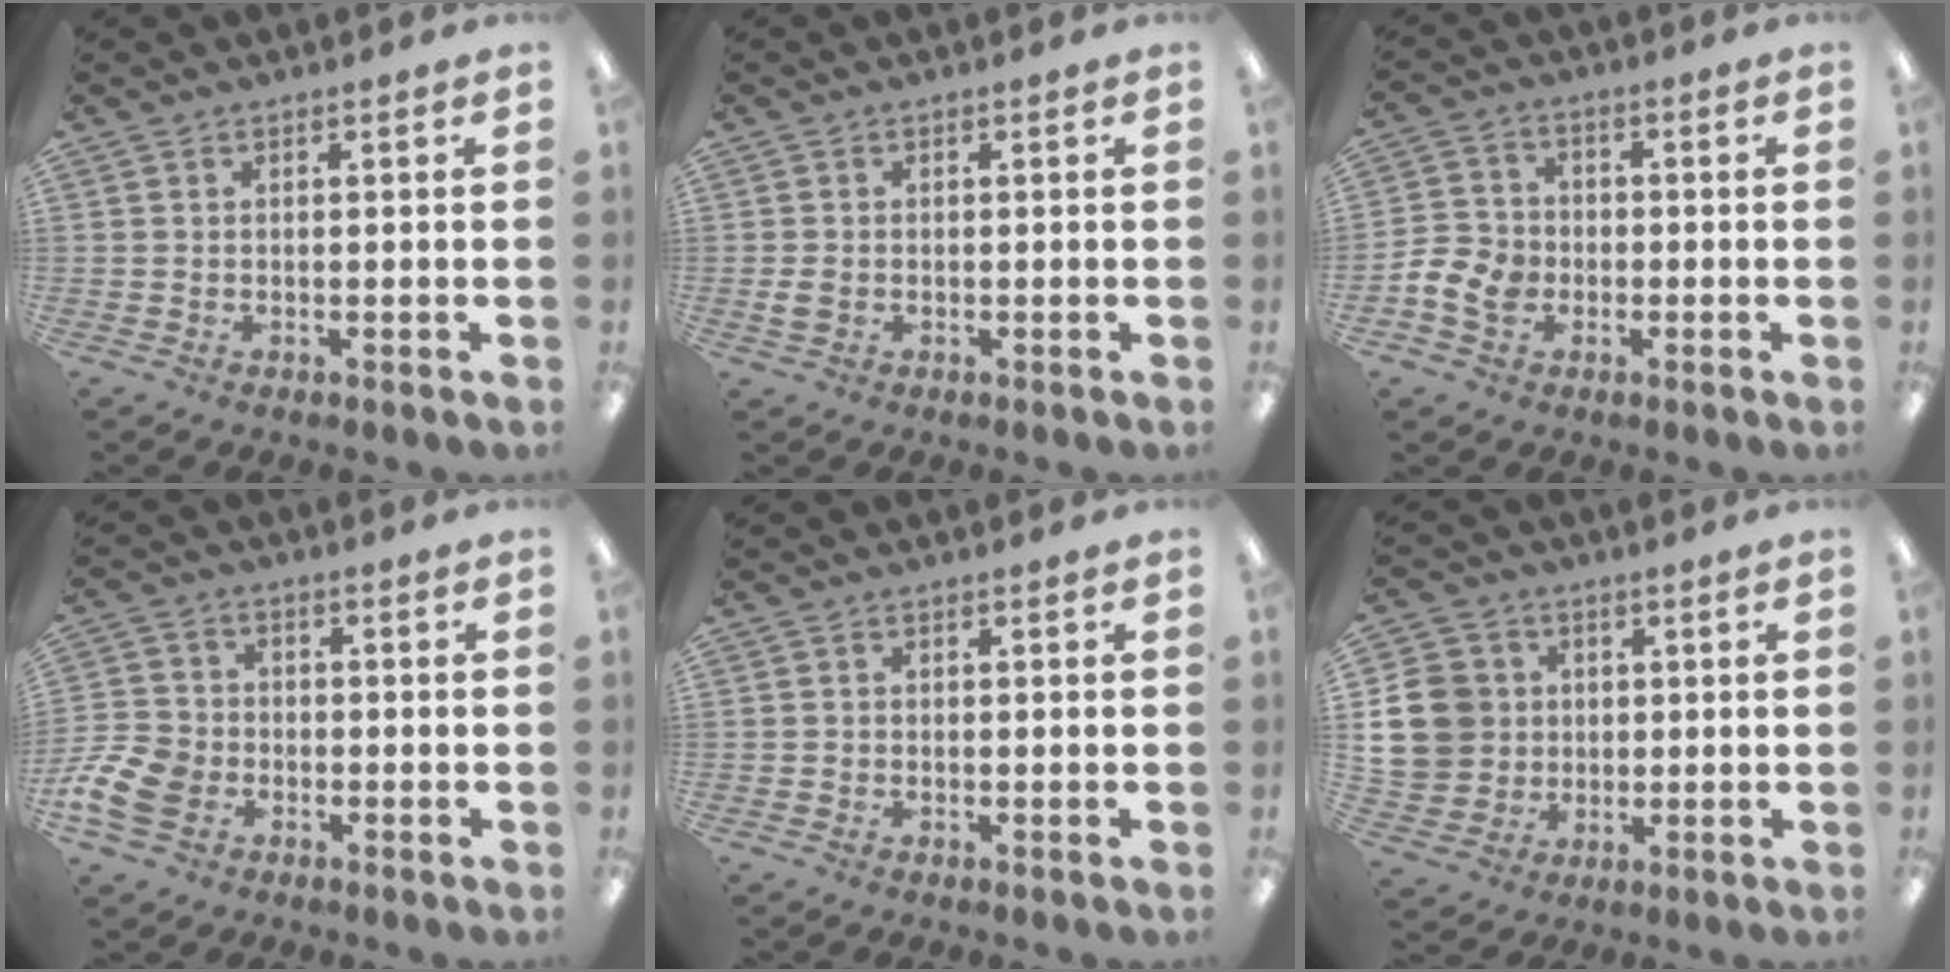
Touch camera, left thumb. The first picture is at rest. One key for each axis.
{"total": 2.0, "fx": -0.6, "fy": 1.4, "fz": 1.3, "tx": -0.029, "ty": -0.002, "tz": -0.011}
{"total": 7.3, "fx": -2.5, "fy": 6.0, "fz": 3.3, "tx": -0.076, "ty": 0.017, "tz": -0.044}
{"total": 10.1, "fx": -4.1, "fy": 7.5, "fz": 5.4, "tx": -0.133, "ty": 0.020, "tz": -0.075}
{"total": 0.6, "fx": -0.5, "fy": 0.3, "fz": 0.0, "tx": 0.001, "ty": -0.002, "tz": -0.010}
{"total": 12.6, "fx": 1.6, "fy": 11.6, "fz": 4.7, "tx": -0.108, "ty": 0.008, "tz": 0.037}